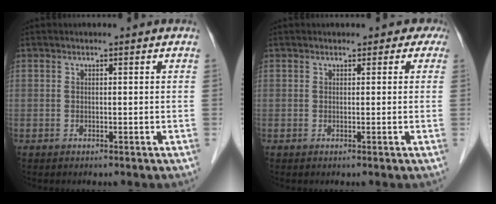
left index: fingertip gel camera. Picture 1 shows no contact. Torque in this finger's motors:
{"motor_torque": [0.01, 0.00, -0.03, -0.01]}